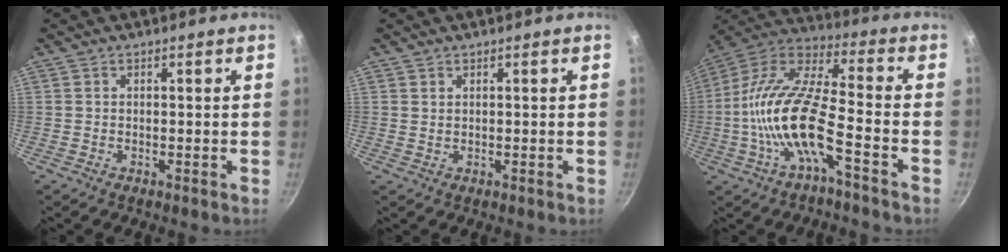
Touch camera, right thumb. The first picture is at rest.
{"total": 0.7, "force": [0.6, 0.3, 0.3], "torque": [-0.002, -0.007, 0.009]}
{"total": 16.7, "force": [-5.5, 5.1, 15.0], "torque": [-0.288, 0.047, -0.119]}